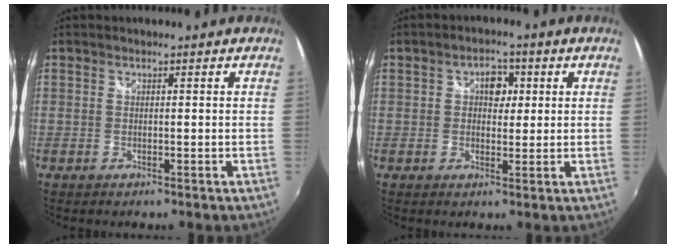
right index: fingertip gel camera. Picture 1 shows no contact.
{"total": 4.0, "force": [0.9, 3.0, 2.4], "torque": [-0.029, 0.011, 0.011]}